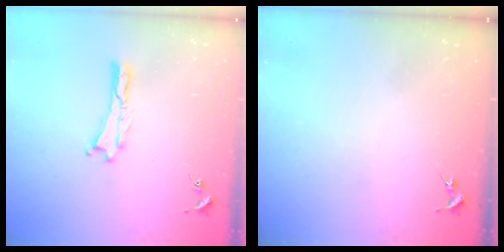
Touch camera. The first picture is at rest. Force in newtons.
{"total": 0.0}